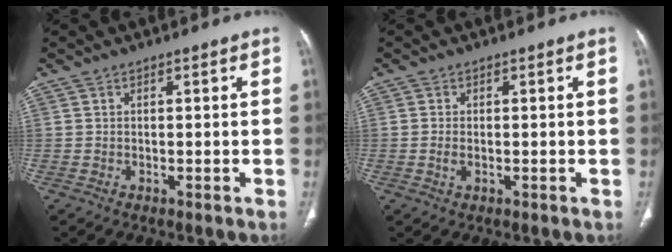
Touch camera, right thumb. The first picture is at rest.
{"total": 1.5, "force": [-0.3, 0.9, 1.2], "torque": [-0.029, 0.000, -0.005]}